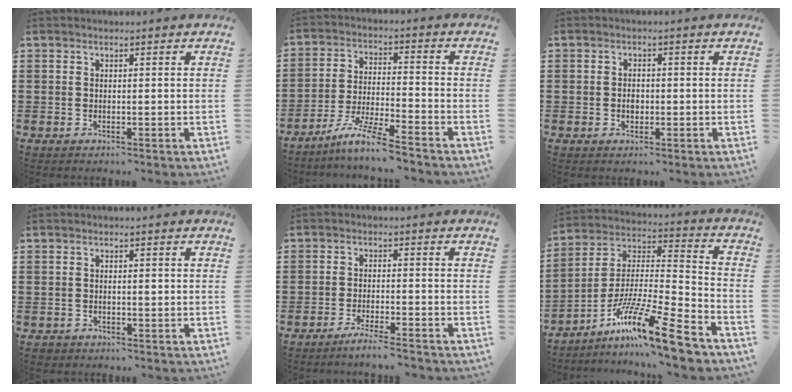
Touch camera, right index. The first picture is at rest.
{"total": 7.6, "force": [-6.5, -0.6, 3.8], "torque": [-0.087, -0.013, -0.130]}
{"total": 1.4, "force": [-0.3, 1.0, 1.0], "torque": [-0.021, 0.003, -0.006]}
{"total": 0.9, "force": [-0.4, 0.6, 0.6], "torque": [-0.013, 0.002, -0.010]}
{"total": 3.1, "force": [-2.8, -0.5, 1.1], "torque": [-0.019, 0.000, -0.054]}
{"total": 14.8, "force": [-10.8, 0.7, 10.0], "torque": [-0.182, 0.010, -0.203]}